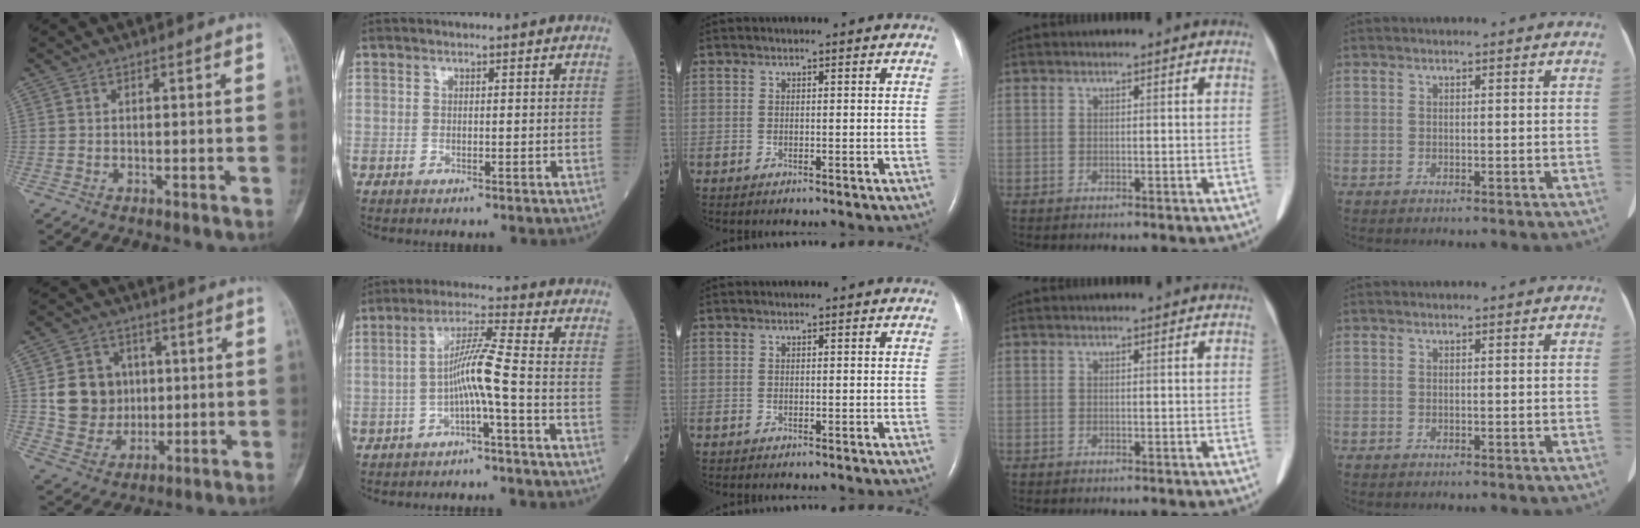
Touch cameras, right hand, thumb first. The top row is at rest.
{"thumb": {"total": 11.5, "force": [1.4, 10.4, 4.8], "torque": [-0.042, 0.000, 0.038]}, "index": {"total": 6.4, "force": [-2.0, -1.0, 6.0], "torque": [-0.115, 0.018, -0.037]}}